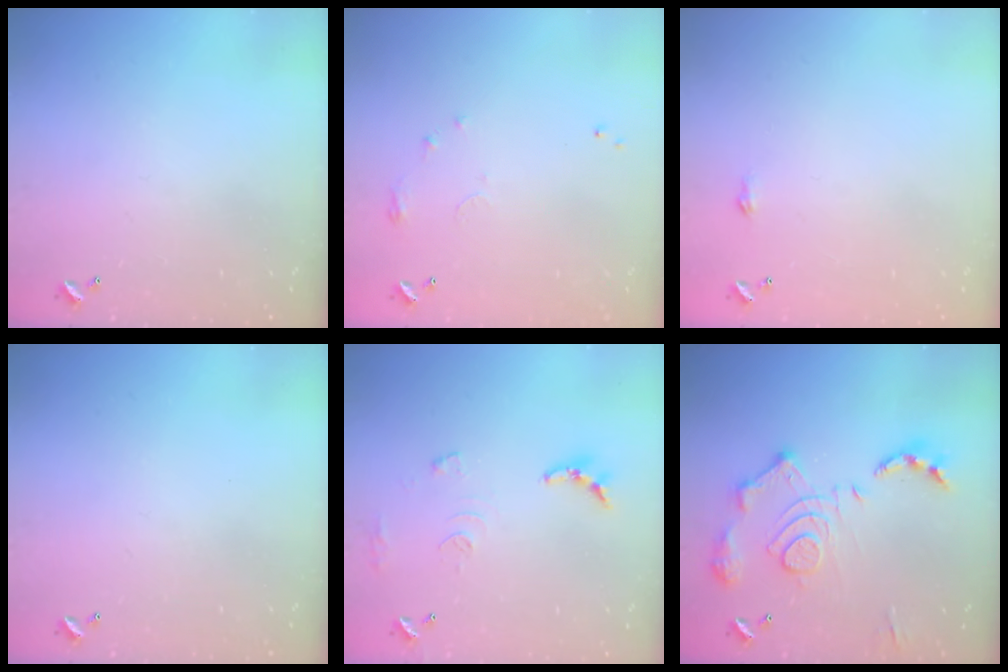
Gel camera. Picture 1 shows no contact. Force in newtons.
{"total": 6.3, "press": 6.3, "slide": 0.9}
{"total": 1.8, "press": 1.8, "slide": 0.3}
{"total": 0.0}
{"total": 10.1, "press": 10.0, "slide": 0.8}
{"total": 16.6, "press": 16.6, "slide": 1.7}